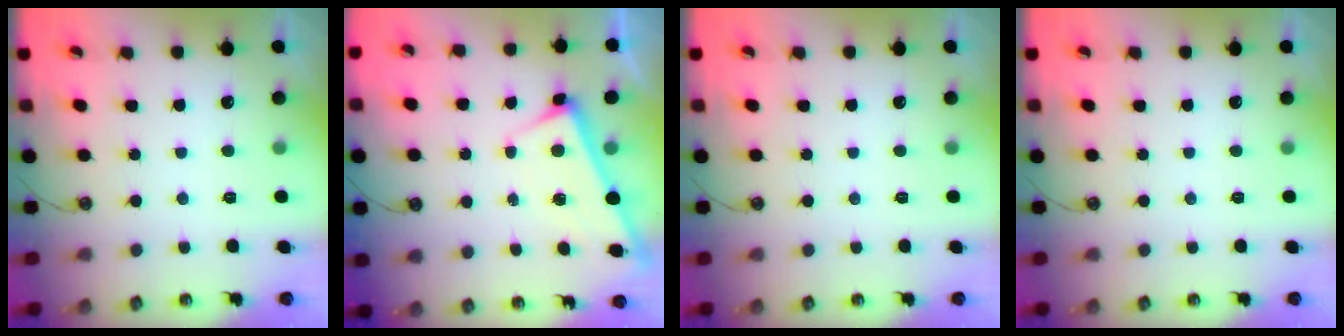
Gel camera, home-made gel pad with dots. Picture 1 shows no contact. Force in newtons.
{"total": 2.4, "press": 2.4, "slide": 0.1}
{"total": 0.0}
{"total": 0.0}